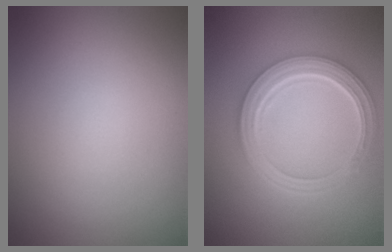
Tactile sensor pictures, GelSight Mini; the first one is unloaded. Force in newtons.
{"total": 5.6, "press": 4.1, "slide": 3.8}